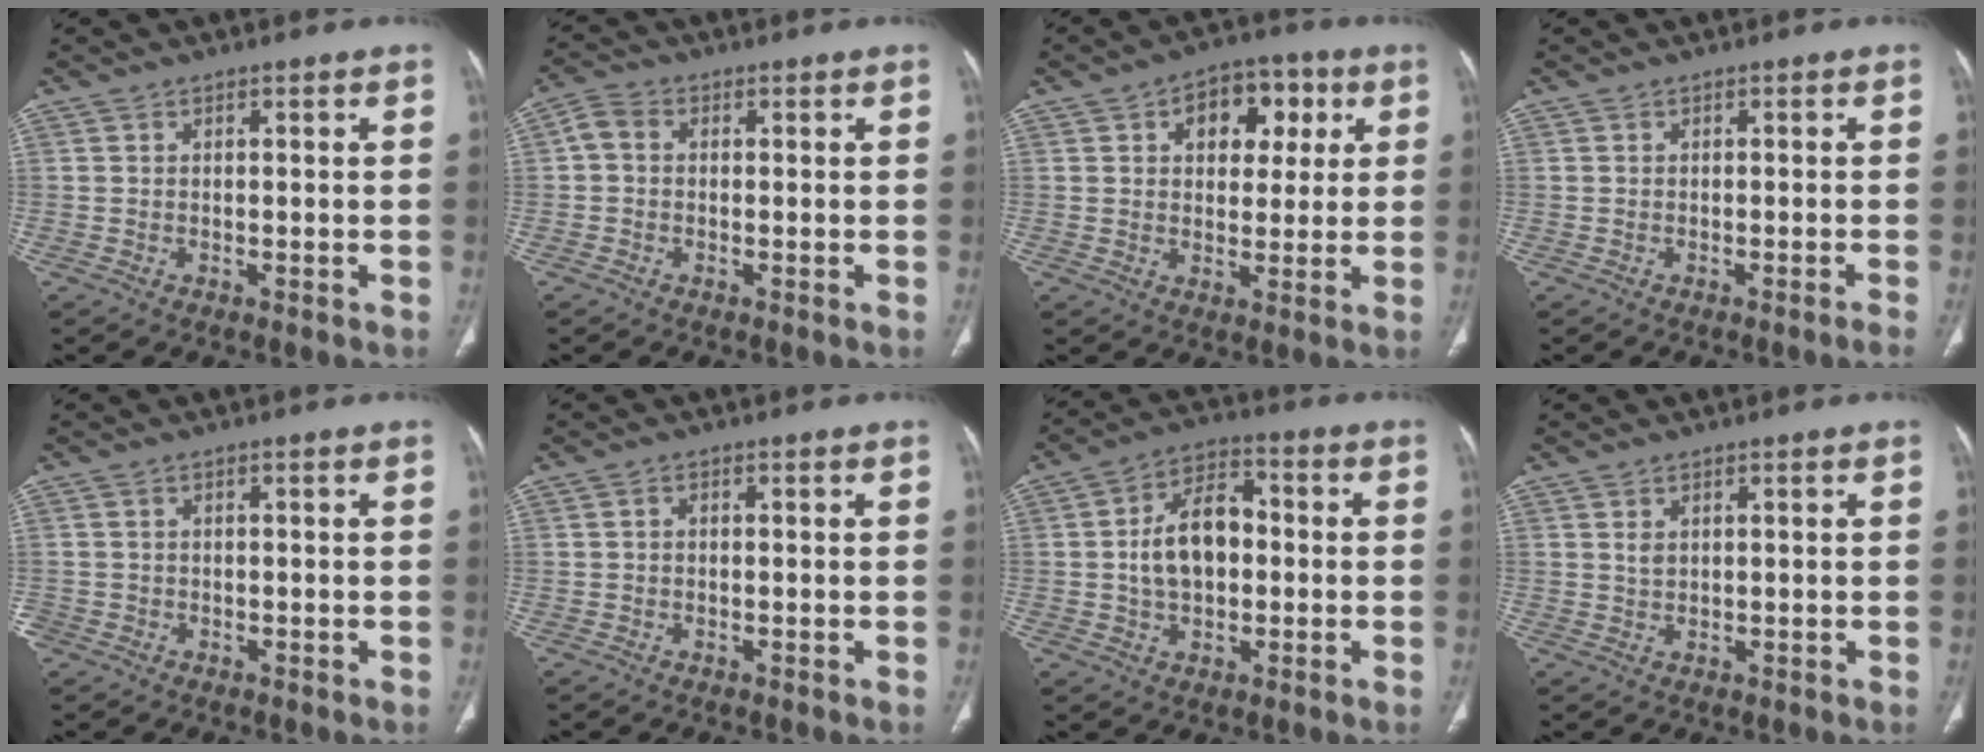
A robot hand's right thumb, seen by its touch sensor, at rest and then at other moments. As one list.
[{"total": 3.2, "force": [0.3, 2.5, 2.0], "torque": [-0.037, 0.008, -0.006]}, {"total": 10.3, "force": [3.6, 6.8, 6.9], "torque": [-0.049, 0.002, 0.047]}, {"total": 1.2, "force": [-0.9, -0.4, 0.7], "torque": [-0.016, 0.004, -0.010]}, {"total": 1.7, "force": [-0.8, 1.4, 0.2], "torque": [-0.001, 0.005, -0.017]}, {"total": 0.6, "force": [-0.1, 0.5, 0.4], "torque": [-0.007, 0.002, -0.005]}, {"total": 11.3, "force": [-0.1, 7.3, 8.6], "torque": [-0.135, 0.027, -0.007]}, {"total": 1.5, "force": [0.7, 0.9, 1.1], "torque": [-0.020, 0.001, 0.018]}]